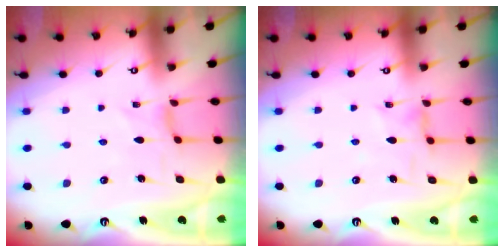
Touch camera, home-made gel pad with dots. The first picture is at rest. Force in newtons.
{"total": 3.0, "press": 2.9, "slide": 0.3}